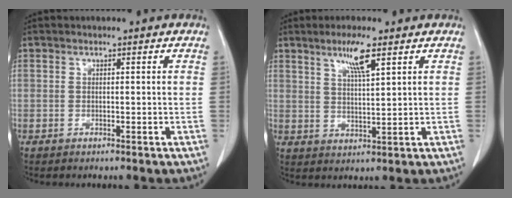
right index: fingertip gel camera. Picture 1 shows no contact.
{"total": 5.6, "force": [3.3, 0.1, 4.6], "torque": [-0.086, -0.004, 0.060]}